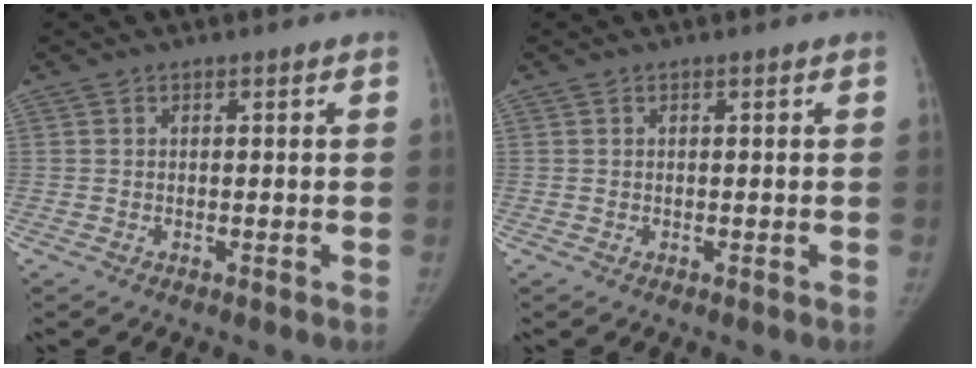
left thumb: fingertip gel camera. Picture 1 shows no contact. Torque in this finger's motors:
{"motor_torque": [-0.03, -0.05, 0.32, -0.23, 0.00]}